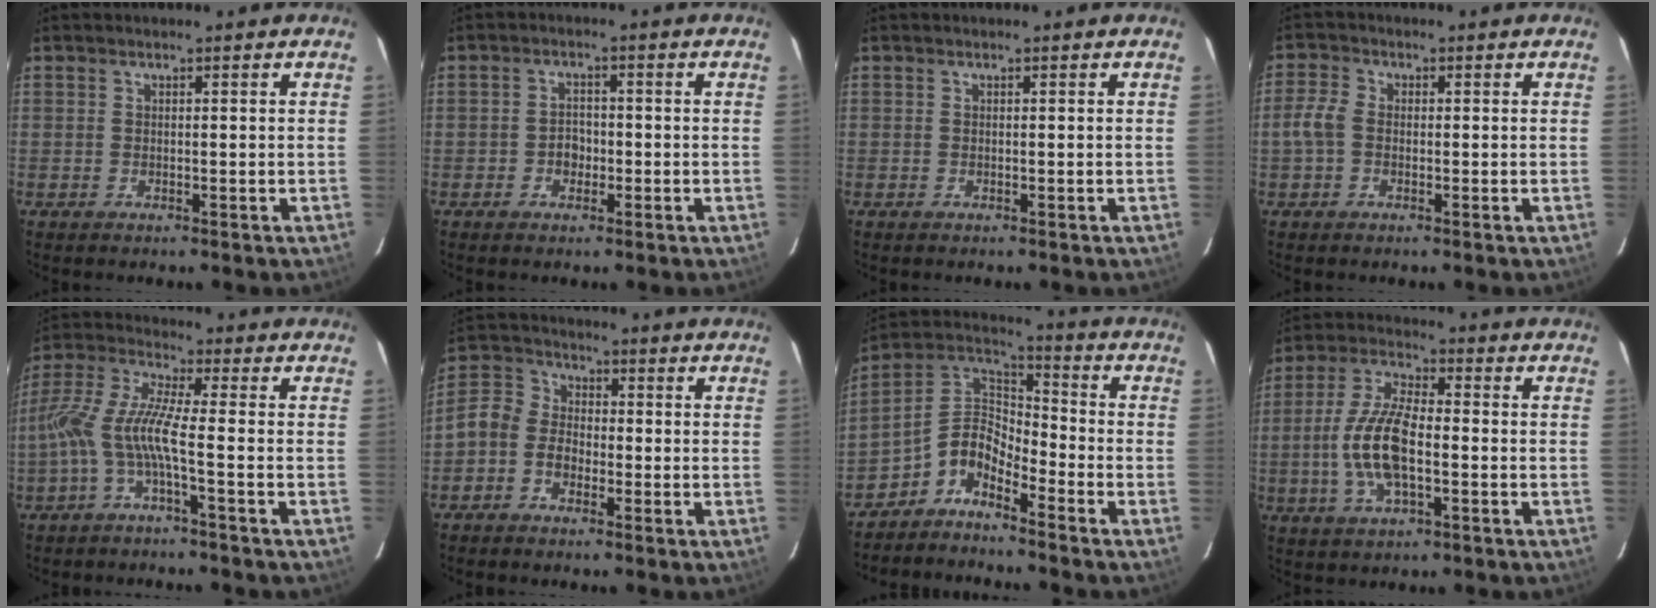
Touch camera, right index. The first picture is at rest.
{"total": 2.7, "force": [-0.9, 2.3, 1.2], "torque": [-0.021, 0.009, -0.013]}
{"total": 0.0}
{"total": 3.5, "force": [-1.0, 2.6, 2.1], "torque": [-0.050, 0.008, -0.022]}
{"total": 9.0, "force": [-3.1, 0.5, 8.4], "torque": [-0.193, 0.007, -0.062]}
{"total": 5.6, "force": [-2.1, 4.3, 2.9], "torque": [-0.070, 0.020, -0.051]}
{"total": 7.4, "force": [-5.2, 3.5, 3.9], "torque": [-0.094, 0.040, -0.118]}
{"total": 11.7, "force": [-2.4, 4.5, 10.6], "torque": [-0.224, 0.004, -0.049]}